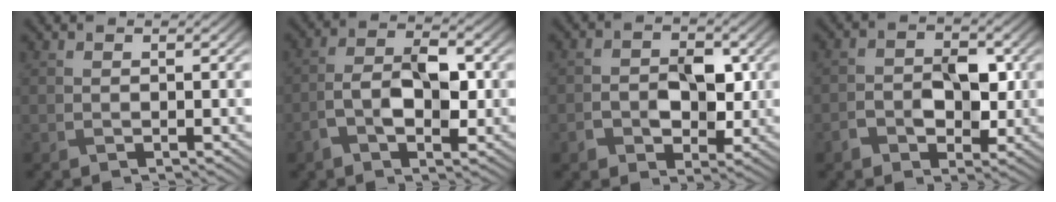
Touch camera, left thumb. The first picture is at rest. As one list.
[{"total": 6.3, "force": [-1.7, 3.1, 5.2], "torque": [-0.100, 0.010, -0.036]}, {"total": 5.3, "force": [-0.8, 3.6, 3.8], "torque": [-0.060, -0.007, -0.012]}, {"total": 5.0, "force": [-1.1, 3.3, 3.5], "torque": [-0.055, -0.003, -0.020]}]